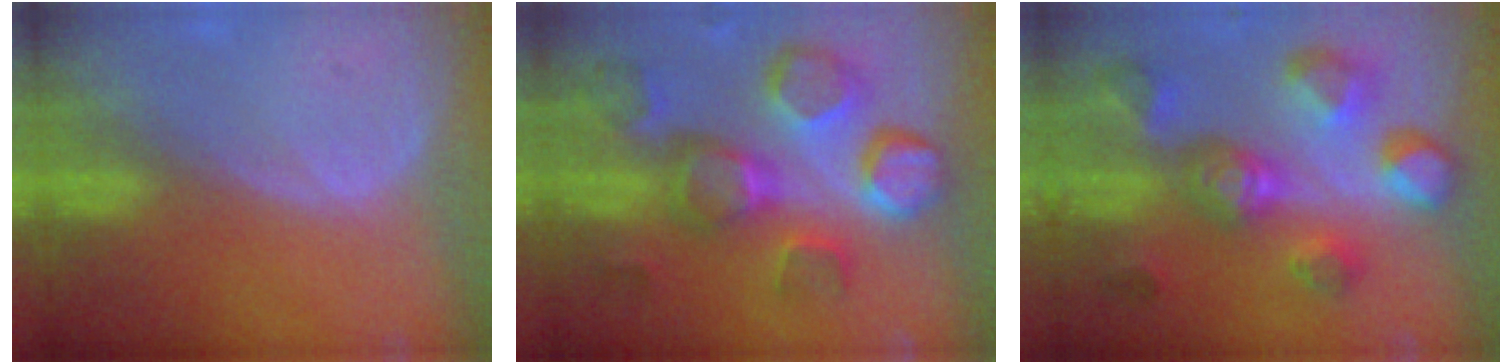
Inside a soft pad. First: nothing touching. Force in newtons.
{"total": 12.2, "press": 11.0, "slide": 5.4}
{"total": 11.0, "press": 10.0, "slide": 4.6}